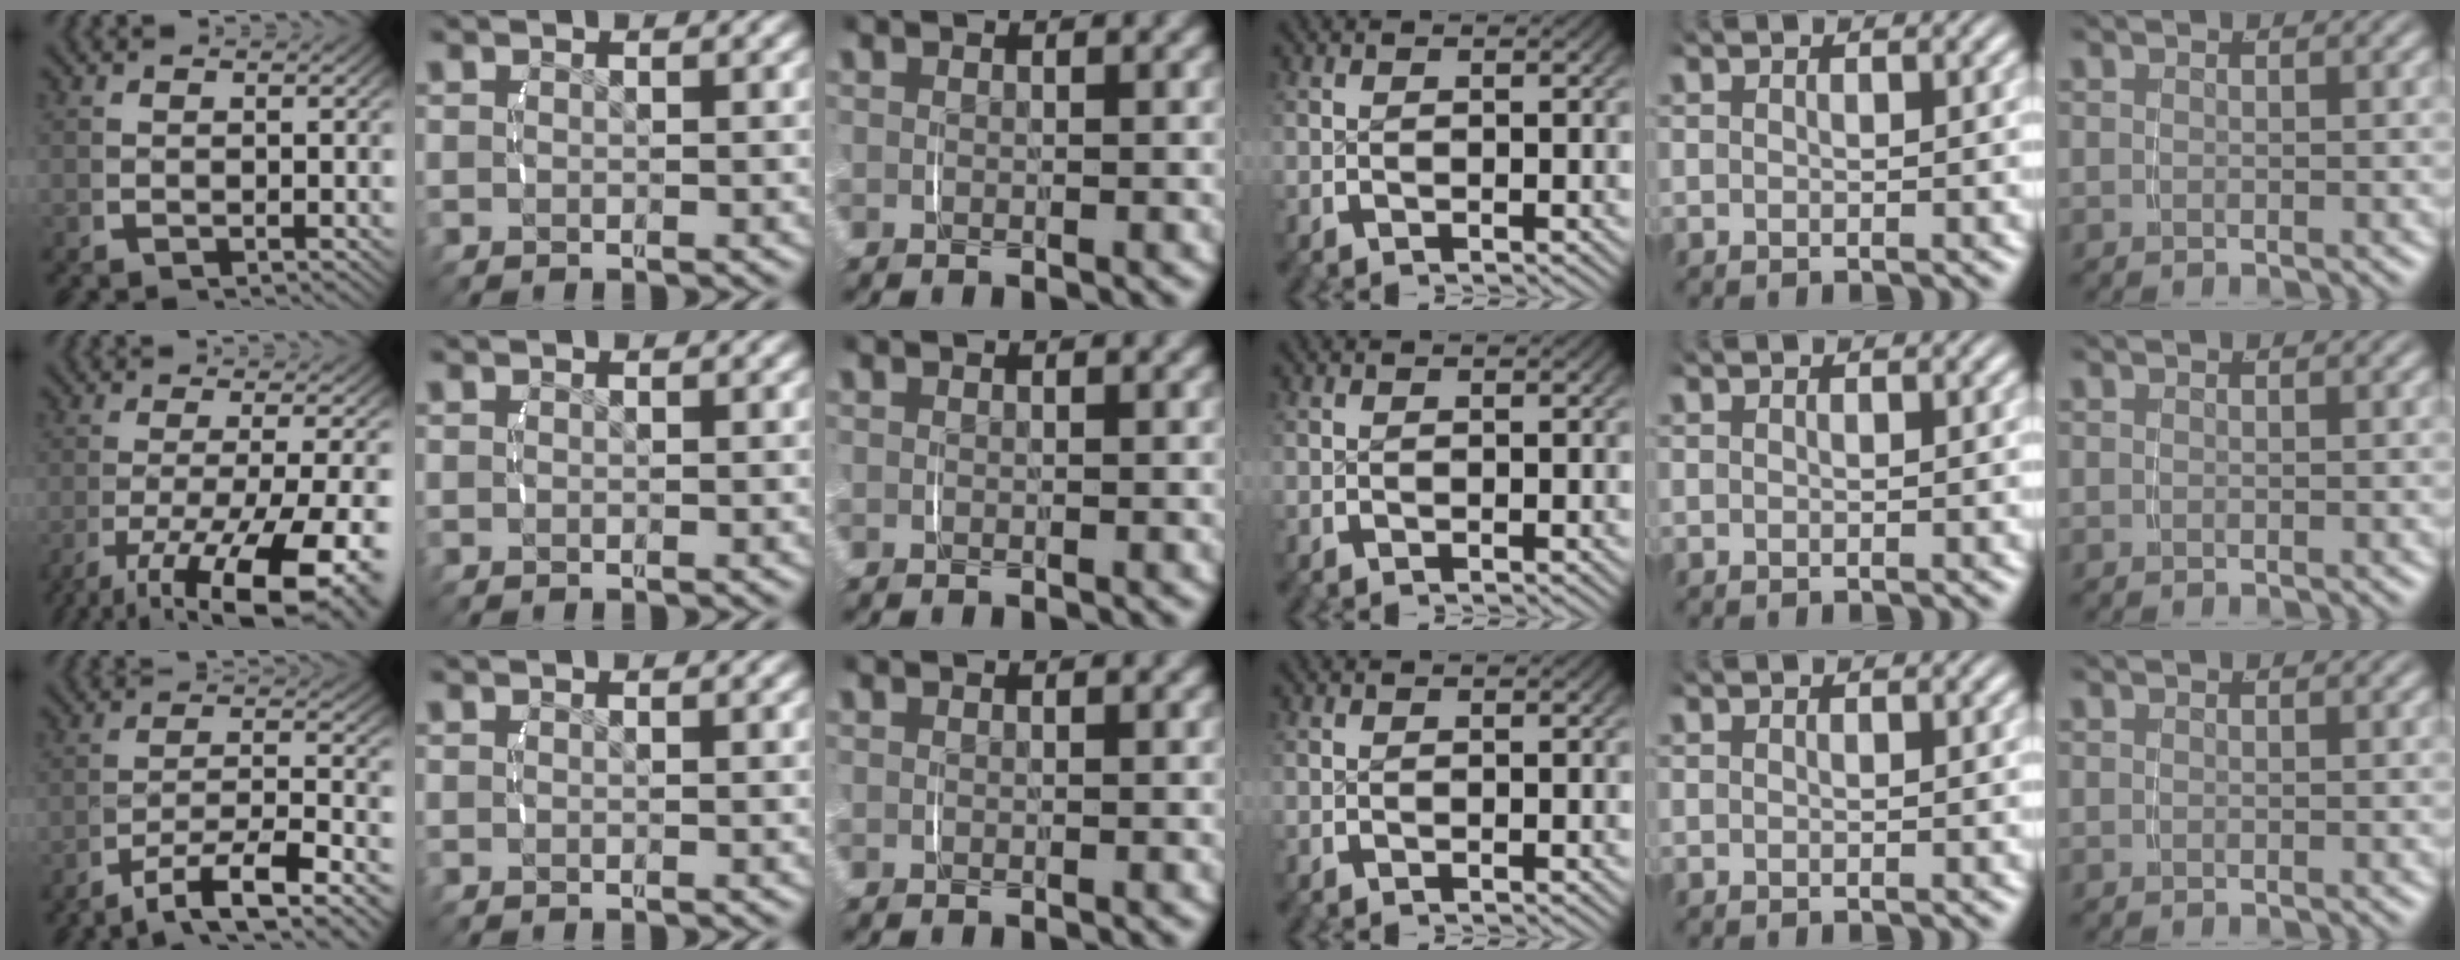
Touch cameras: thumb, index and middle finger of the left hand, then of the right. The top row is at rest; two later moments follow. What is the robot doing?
{"motion": "lift_and_place", "object": "jewelry box"}